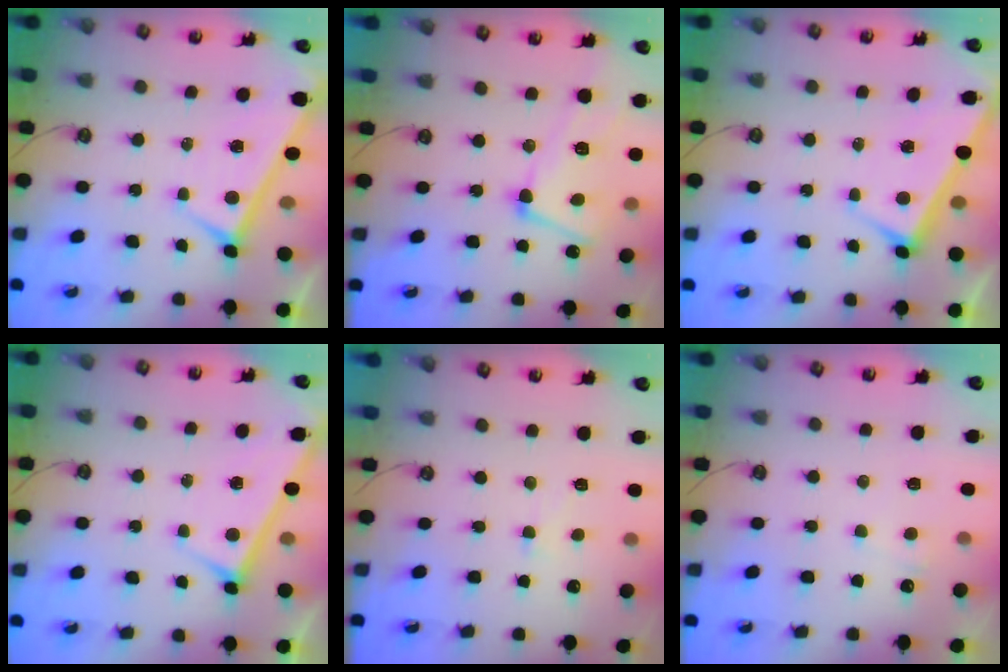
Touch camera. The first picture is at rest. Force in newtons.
{"total": 5.7, "press": 5.6, "slide": 1.4}
{"total": 3.1, "press": 3.1, "slide": 0.1}
{"total": 3.4, "press": 3.4, "slide": 0.4}
{"total": 1.5, "press": 1.4, "slide": 0.6}
{"total": 6.6, "press": 6.6, "slide": 0.3}